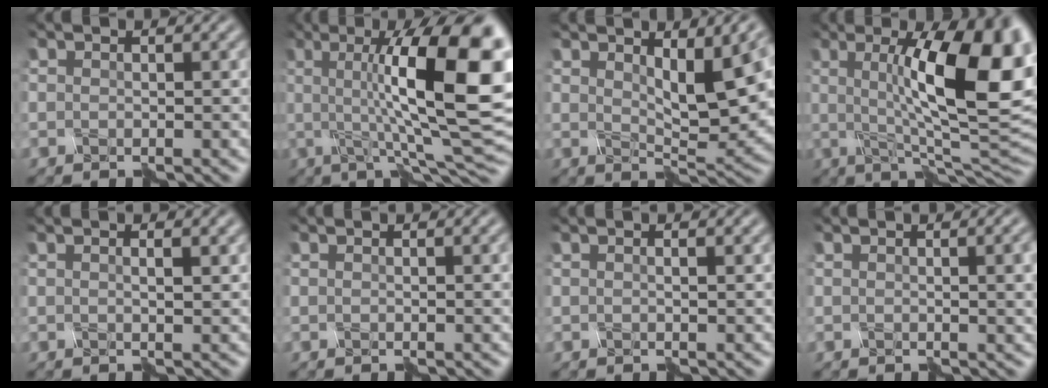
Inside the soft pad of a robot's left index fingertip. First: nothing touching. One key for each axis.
{"total": 14.1, "fx": 1.0, "fy": 3.1, "fz": 13.7, "tx": -0.172, "ty": 0.009, "tz": 0.009}
{"total": 5.5, "fx": 1.3, "fy": 1.1, "fz": 5.2, "tx": -0.083, "ty": -0.007, "tz": 0.023}
{"total": 12.9, "fx": 1.3, "fy": 2.6, "fz": 12.6, "tx": -0.160, "ty": 0.010, "tz": 0.016}
{"total": 1.0, "fx": 0.1, "fy": -0.3, "fz": 1.0, "tx": -0.010, "ty": 0.001, "tz": -0.003}
{"total": 0.6, "fx": 0.2, "fy": -0.3, "fz": 0.5, "tx": -0.004, "ty": 0.001, "tz": 0.004}
{"total": 0.6, "fx": 0.0, "fy": -0.5, "fz": 0.4, "tx": -0.006, "ty": -0.003, "tz": -0.002}
{"total": 3.1, "fx": 0.6, "fy": 0.8, "fz": 3.0, "tx": -0.024, "ty": -0.001, "tz": 0.012}